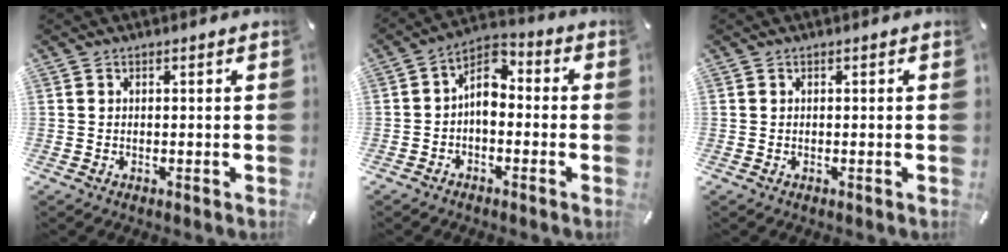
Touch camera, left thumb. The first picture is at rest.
{"total": 6.7, "force": [-0.6, 4.6, 4.9], "torque": [-0.097, 0.003, -0.017]}
{"total": 0.0}